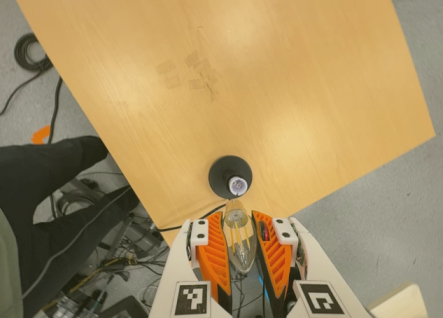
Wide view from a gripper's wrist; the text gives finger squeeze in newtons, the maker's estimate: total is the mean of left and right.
{"total": 21.1, "left": 23.0, "right": 19.1}